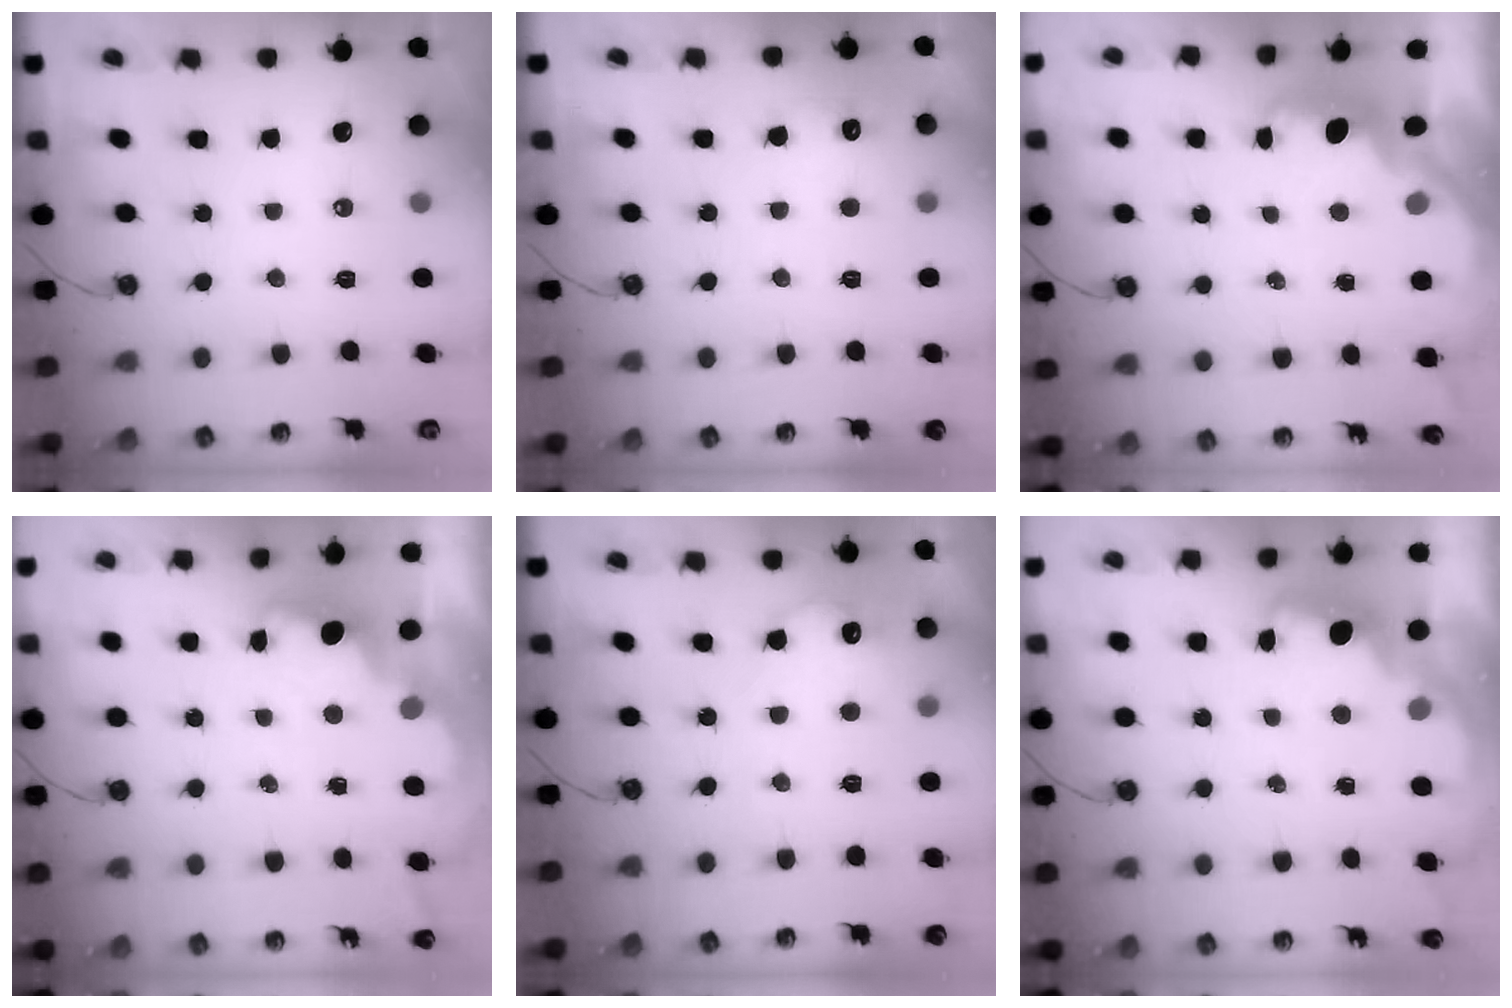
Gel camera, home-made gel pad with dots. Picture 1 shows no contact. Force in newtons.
{"total": 3.9, "press": 3.7, "slide": 1.1}
{"total": 2.1, "press": 1.9, "slide": 0.8}
{"total": 3.5, "press": 3.4, "slide": 0.7}
{"total": 9.7, "press": 9.7, "slide": 0.4}
{"total": 2.2, "press": 2.2, "slide": 0.6}